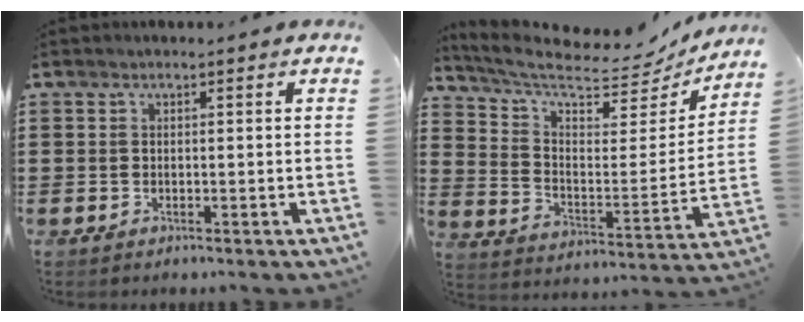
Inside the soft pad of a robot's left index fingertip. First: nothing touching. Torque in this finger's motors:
{"motor_torque": [1.79, -0.35, 0.19, -0.02]}